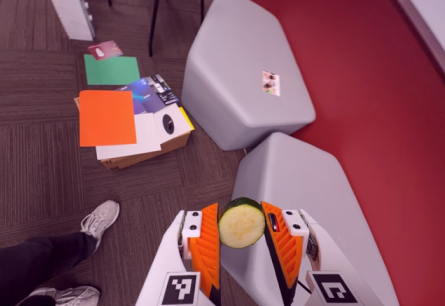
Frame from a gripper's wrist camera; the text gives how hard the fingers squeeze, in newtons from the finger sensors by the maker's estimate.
{"total": 10.7, "left": 11.8, "right": 9.6}